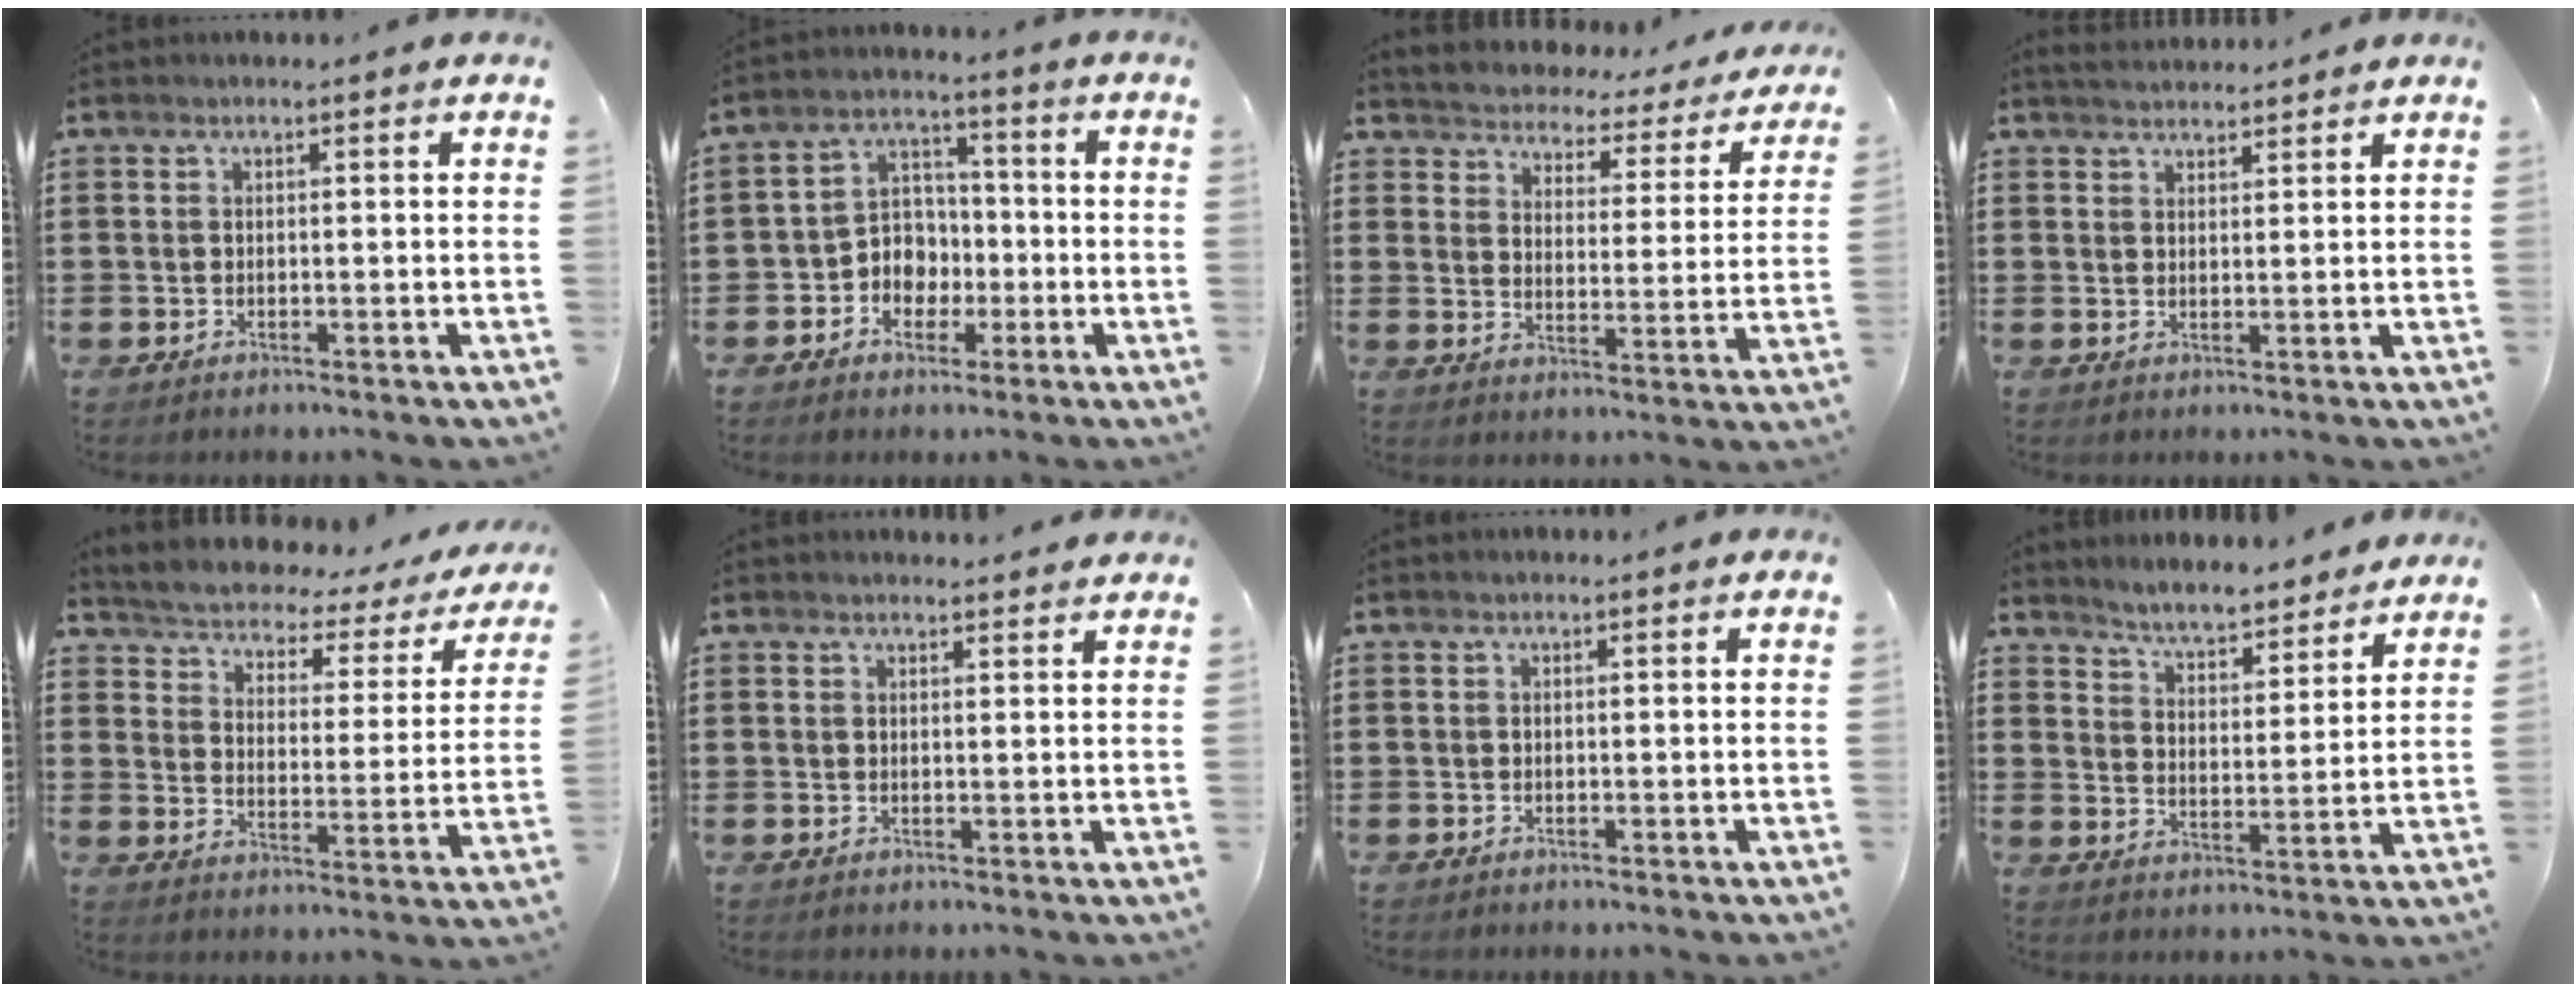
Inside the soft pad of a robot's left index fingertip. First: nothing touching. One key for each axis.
{"total": 5.7, "fx": -1.9, "fy": 5.1, "fz": 1.7, "tx": -0.047, "ty": 0.014, "tz": -0.038}
{"total": 2.8, "fx": 2.7, "fy": 0.3, "fz": -0.4, "tx": -0.015, "ty": -0.032, "tz": 0.037}
{"total": 2.6, "fx": 2.6, "fy": 0.3, "fz": 0.2, "tx": -0.012, "ty": -0.002, "tz": 0.051}
{"total": 2.3, "fx": 2.3, "fy": 0.3, "fz": 0.4, "tx": -0.028, "ty": -0.029, "tz": 0.027}
{"total": 1.6, "fx": 1.6, "fy": 0.1, "fz": 0.2, "tx": -0.008, "ty": 0.000, "tz": 0.031}
{"total": 0.0}
{"total": 4.8, "fx": 4.7, "fy": 0.0, "fz": 0.7, "tx": -0.038, "ty": -0.036, "tz": 0.078}